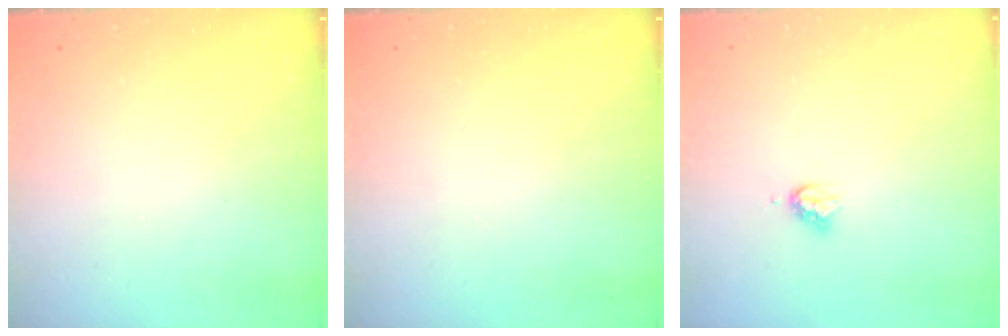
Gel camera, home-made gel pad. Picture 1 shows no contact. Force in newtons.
{"total": 0.0}
{"total": 4.2, "press": 4.1, "slide": 0.5}